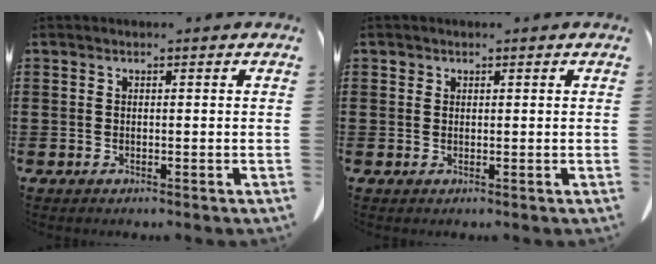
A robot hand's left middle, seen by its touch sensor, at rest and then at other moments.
{"total": 0.8, "force": [0.5, 0.6, 0.1], "torque": [-0.005, 0.000, 0.011]}